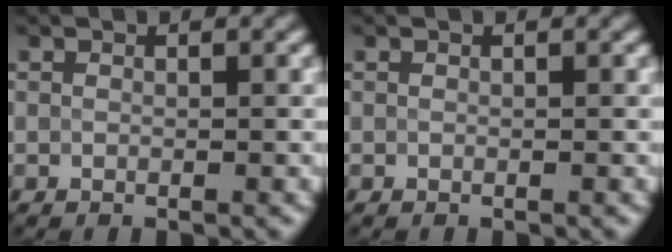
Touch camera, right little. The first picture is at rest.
{"total": 0.0}